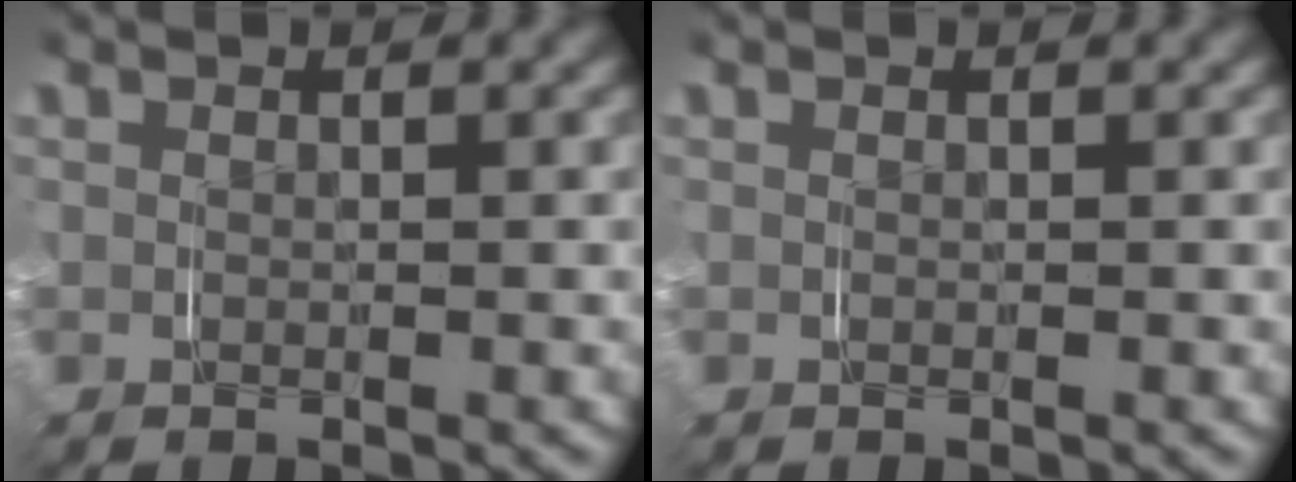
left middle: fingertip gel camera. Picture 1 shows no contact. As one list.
[{"total": 0.0}]